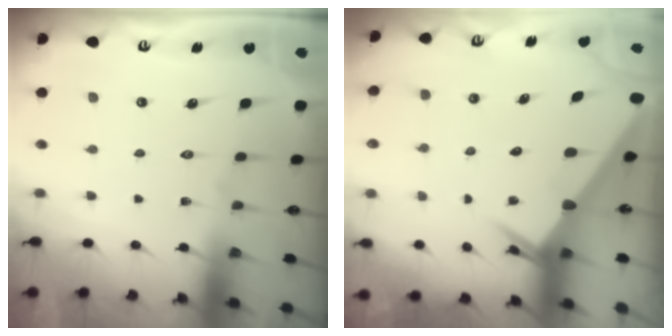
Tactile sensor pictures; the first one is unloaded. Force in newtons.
{"total": 3.3, "press": 3.3, "slide": 0.2}